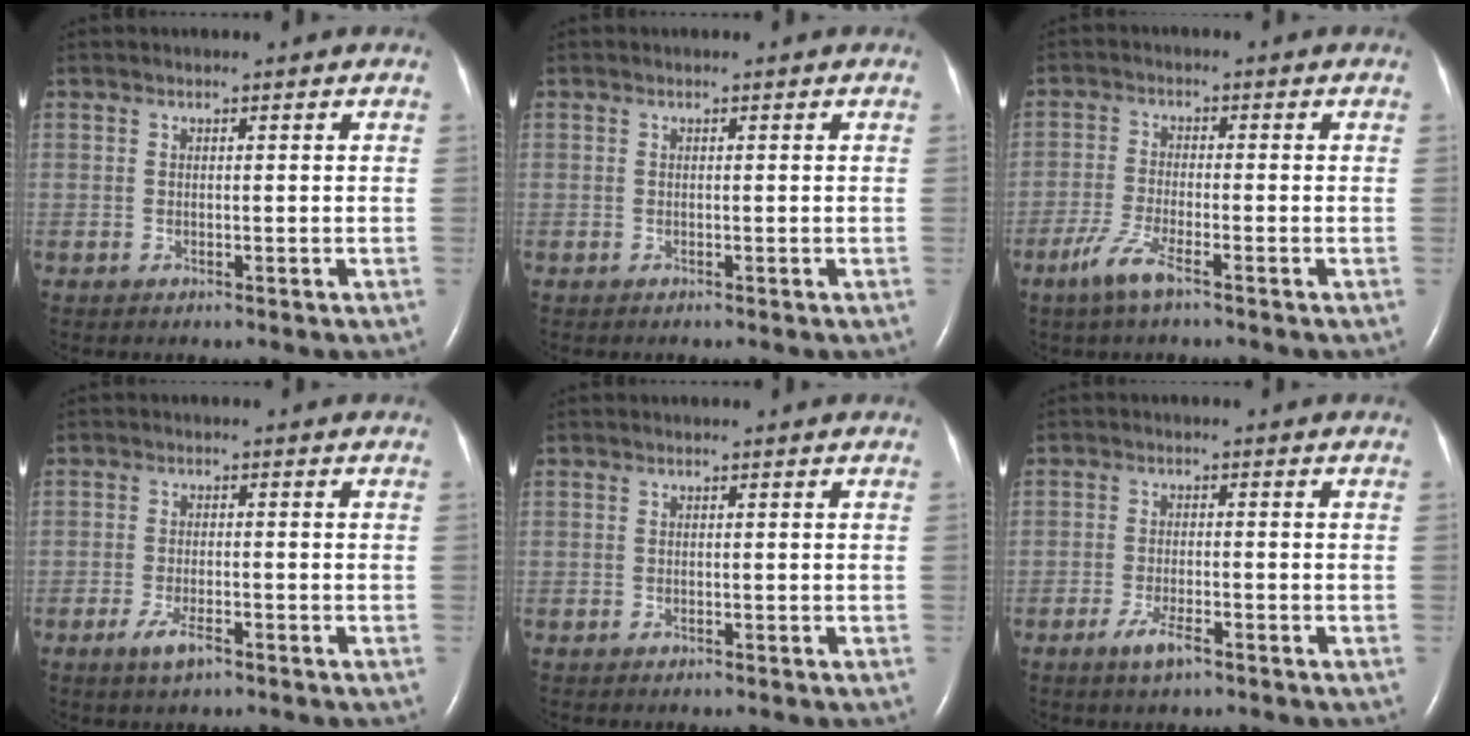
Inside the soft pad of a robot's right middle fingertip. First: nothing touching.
{"total": 0.0}
{"total": 4.7, "force": [-3.1, 0.5, 3.4], "torque": [-0.080, -0.008, -0.065]}
{"total": 3.3, "force": [-2.1, 0.9, 2.5], "torque": [-0.052, -0.002, -0.039]}
{"total": 0.0}
{"total": 3.5, "force": [-2.3, 0.8, 2.5], "torque": [-0.054, -0.003, -0.042]}